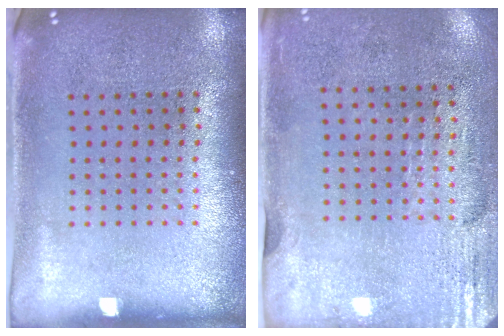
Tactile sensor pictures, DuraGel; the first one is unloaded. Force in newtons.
{"total": 2.9, "press": 2.5, "slide": 1.5}